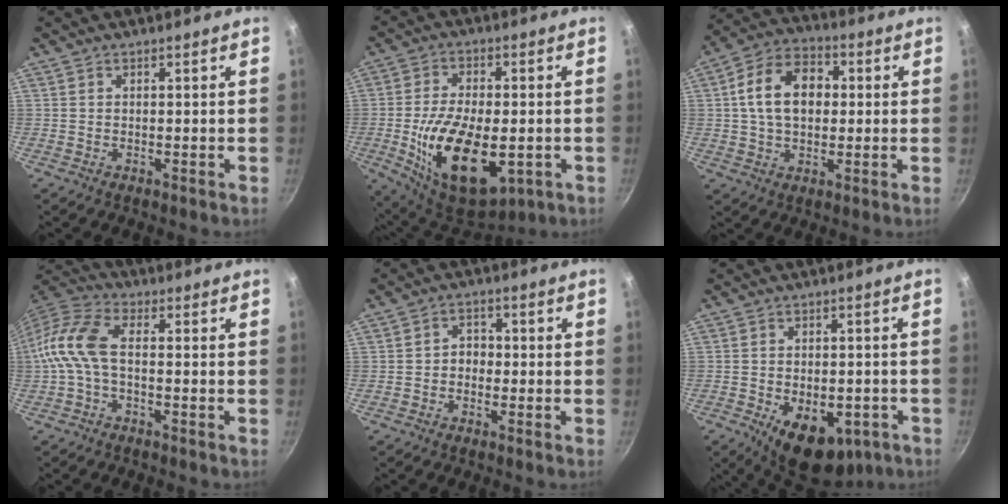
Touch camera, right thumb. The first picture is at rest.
{"total": 19.8, "force": [-4.0, 10.5, 16.3], "torque": [-0.270, 0.003, -0.054]}
{"total": 13.1, "force": [1.5, 9.1, 9.4], "torque": [-0.129, 0.022, 0.013]}
{"total": 9.8, "force": [-1.3, 5.0, 8.3], "torque": [-0.183, 0.031, -0.044]}
{"total": 3.2, "force": [-0.8, 2.6, 1.6], "torque": [-0.005, 0.013, -0.018]}
{"total": 13.1, "force": [-5.4, 7.6, 9.2], "torque": [-0.093, 0.005, -0.059]}